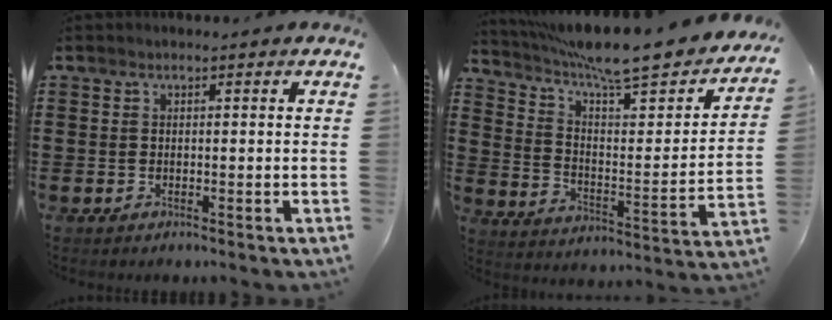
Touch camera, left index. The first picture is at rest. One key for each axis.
{"total": 9.3, "fx": 8.0, "fy": 0.8, "fz": 4.7, "tx": -0.111, "ty": -0.063, "tz": 0.128}